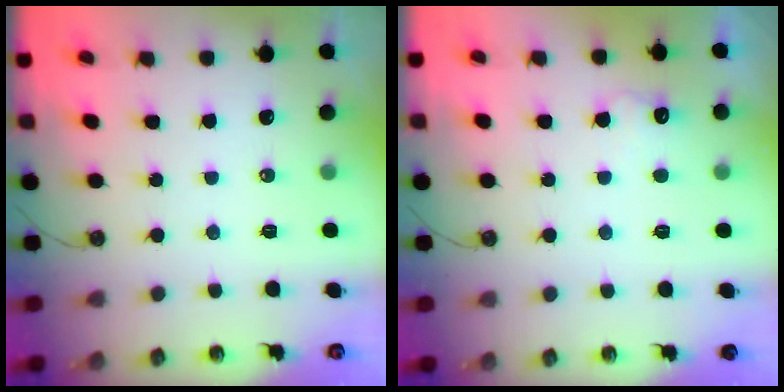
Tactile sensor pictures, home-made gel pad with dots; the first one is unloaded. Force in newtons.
{"total": 6.9, "press": 6.8, "slide": 1.3}